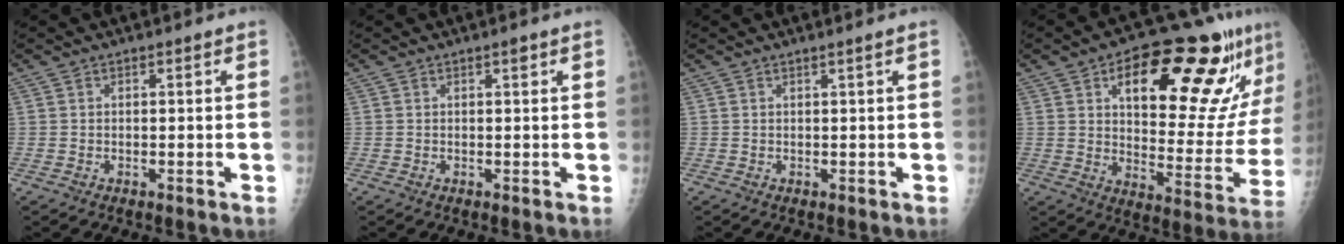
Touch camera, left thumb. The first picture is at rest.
{"total": 0.7, "force": [0.4, 0.1, 0.5], "torque": [-0.008, -0.001, 0.007]}
{"total": 0.7, "force": [0.3, -0.3, 0.5], "torque": [-0.019, -0.005, 0.010]}
{"total": 26.6, "force": [13.5, 10.1, 20.5], "torque": [-0.244, -0.027, 0.202]}